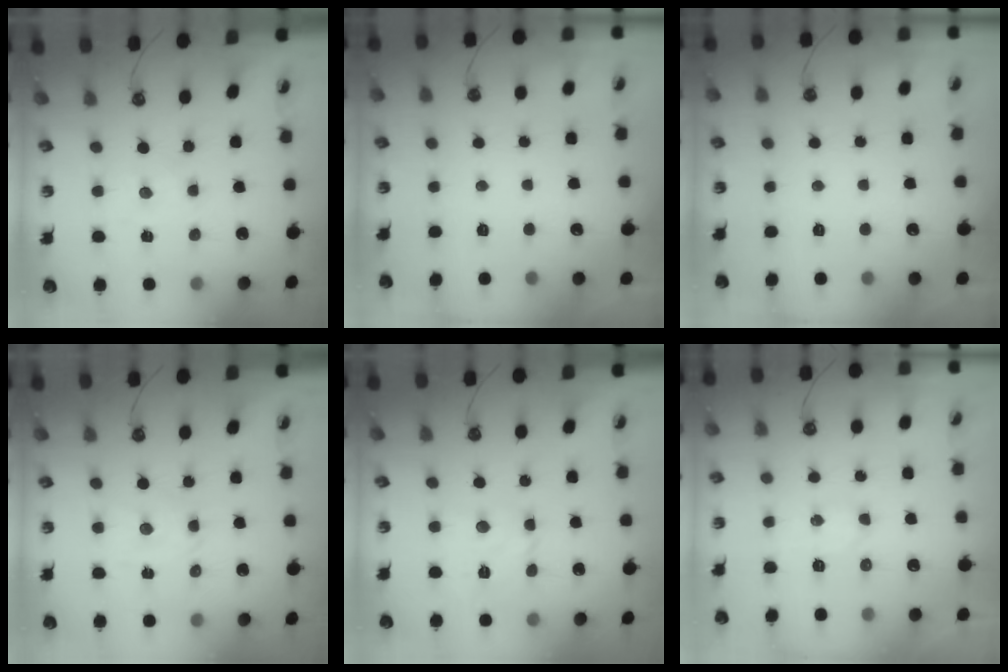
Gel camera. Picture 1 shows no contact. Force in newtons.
{"total": 0.0}
{"total": 0.0}
{"total": 3.0, "press": 3.0, "slide": 0.3}
{"total": 5.0, "press": 4.9, "slide": 0.4}
{"total": 4.0, "press": 3.9, "slide": 0.7}